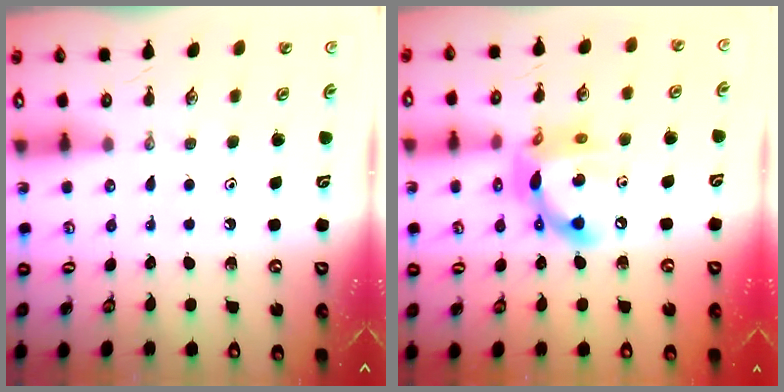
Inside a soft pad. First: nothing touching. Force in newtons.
{"total": 13.5, "press": 13.5, "slide": 1.1}